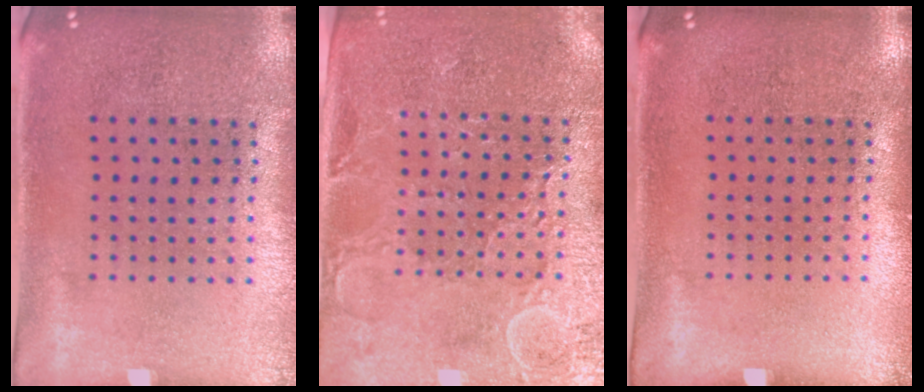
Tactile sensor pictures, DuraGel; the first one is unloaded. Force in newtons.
{"total": 3.3, "press": 3.2, "slide": 0.6}
{"total": 0.0}